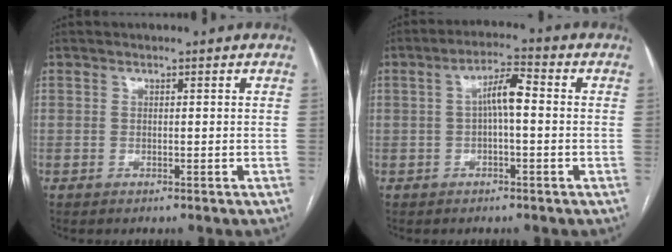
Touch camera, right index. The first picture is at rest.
{"total": 5.2, "force": [0.2, 1.1, 5.1], "torque": [-0.089, 0.020, 0.002]}